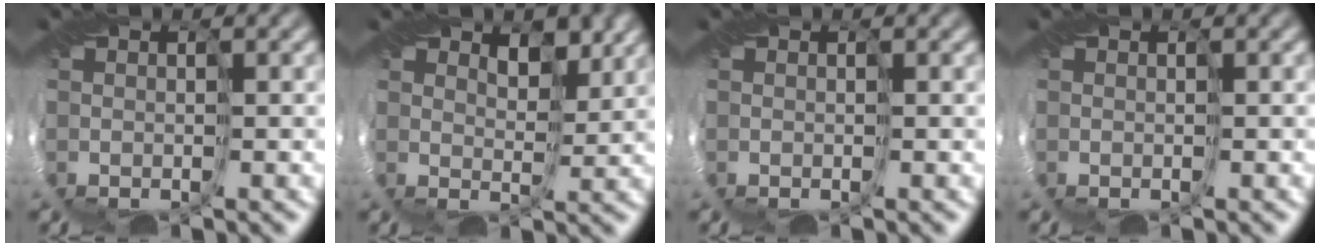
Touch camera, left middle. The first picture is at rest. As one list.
[{"total": 2.2, "force": [1.6, 1.2, 1.0], "torque": [-0.022, -0.008, 0.027]}, {"total": 0.0}, {"total": 0.0}]